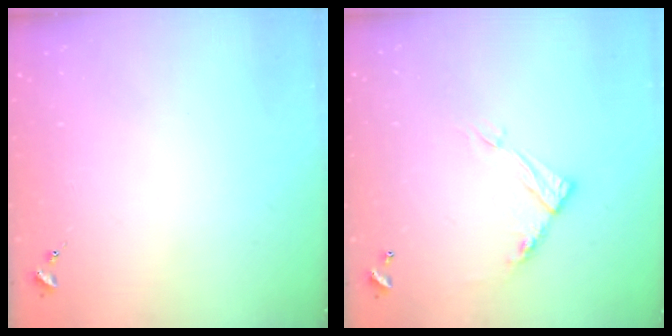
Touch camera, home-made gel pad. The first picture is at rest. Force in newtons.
{"total": 9.4, "press": 9.4, "slide": 0.5}